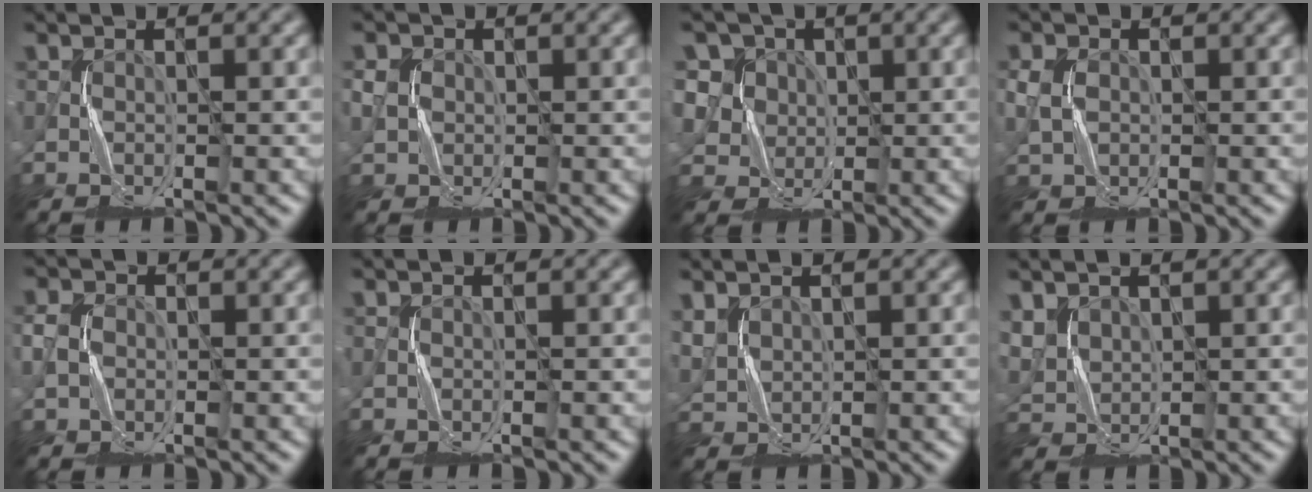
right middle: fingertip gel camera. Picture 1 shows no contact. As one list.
[{"total": 1.5, "force": [0.1, 1.4, 0.5], "torque": [-0.019, -0.002, 0.000]}, {"total": 7.5, "force": [3.5, 6.1, 2.6], "torque": [-0.064, 0.009, 0.047]}, {"total": 2.0, "force": [0.1, 1.6, 1.2], "torque": [-0.037, 0.000, 0.001]}, {"total": 1.9, "force": [-0.2, 1.6, 1.0], "torque": [-0.031, 0.001, -0.007]}, {"total": 0.0}, {"total": 2.1, "force": [1.3, 1.3, 1.0], "torque": [-0.038, -0.002, 0.031]}, {"total": 3.1, "force": [1.8, 2.1, 1.4], "torque": [-0.048, -0.001, 0.041]}]